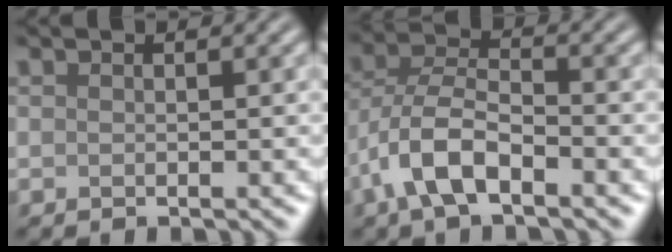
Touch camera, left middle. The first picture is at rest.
{"total": 5.8, "force": [-3.0, 2.4, 4.3], "torque": [-0.085, 0.008, -0.065]}